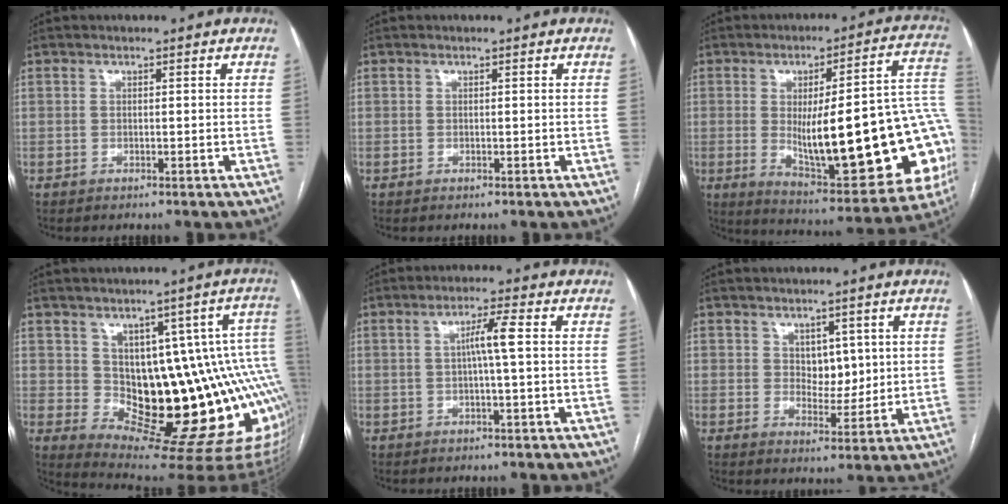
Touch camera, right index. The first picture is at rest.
{"total": 0.0}
{"total": 28.8, "force": [-3.2, 6.3, 27.9], "torque": [-0.302, 0.011, -0.025]}
{"total": 18.6, "force": [-0.7, 7.3, 17.1], "torque": [-0.133, 0.030, 0.011]}
{"total": 3.8, "force": [0.2, -0.4, 3.8], "torque": [-0.066, 0.006, 0.004]}
{"total": 4.4, "force": [1.4, 2.8, 3.1], "torque": [-0.041, -0.001, 0.029]}